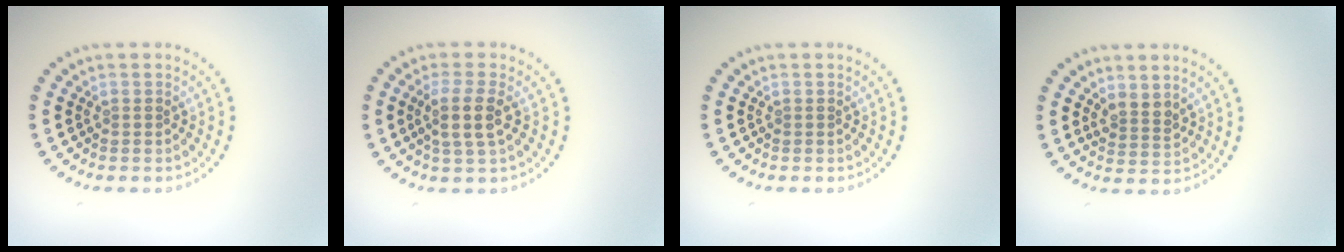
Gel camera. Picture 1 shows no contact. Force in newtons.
{"total": 2.8, "press": 2.6, "slide": 1.2}
{"total": 0.0}
{"total": 2.0, "press": 1.6, "slide": 1.2}